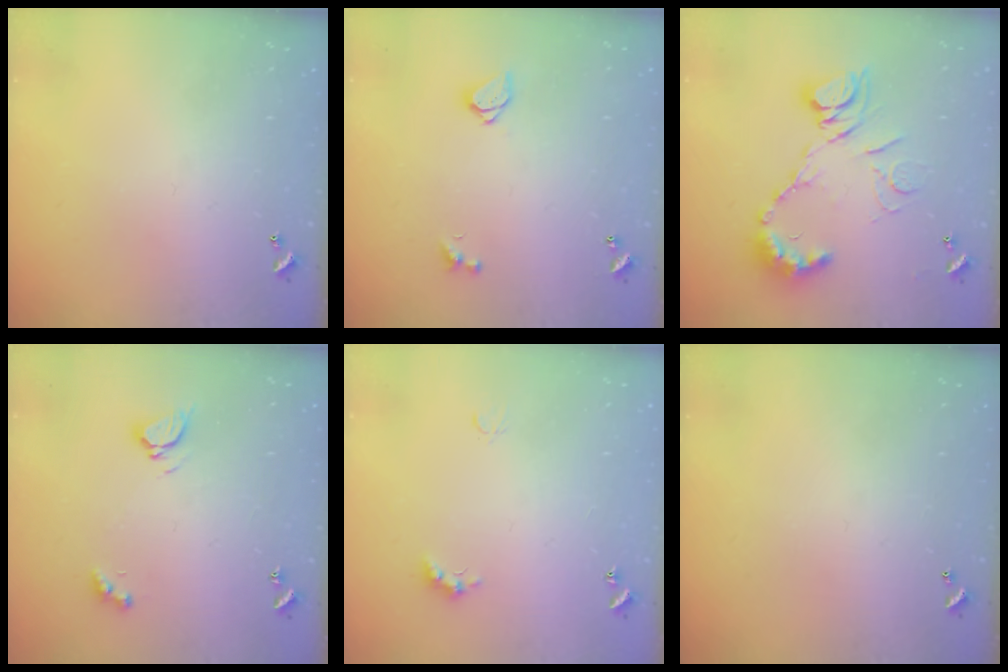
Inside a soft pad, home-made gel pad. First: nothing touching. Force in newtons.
{"total": 1.6, "press": 1.5, "slide": 0.3}
{"total": 14.6, "press": 14.4, "slide": 1.8}
{"total": 3.4, "press": 3.4, "slide": 0.3}
{"total": 2.8, "press": 2.7, "slide": 0.6}
{"total": 0.0}